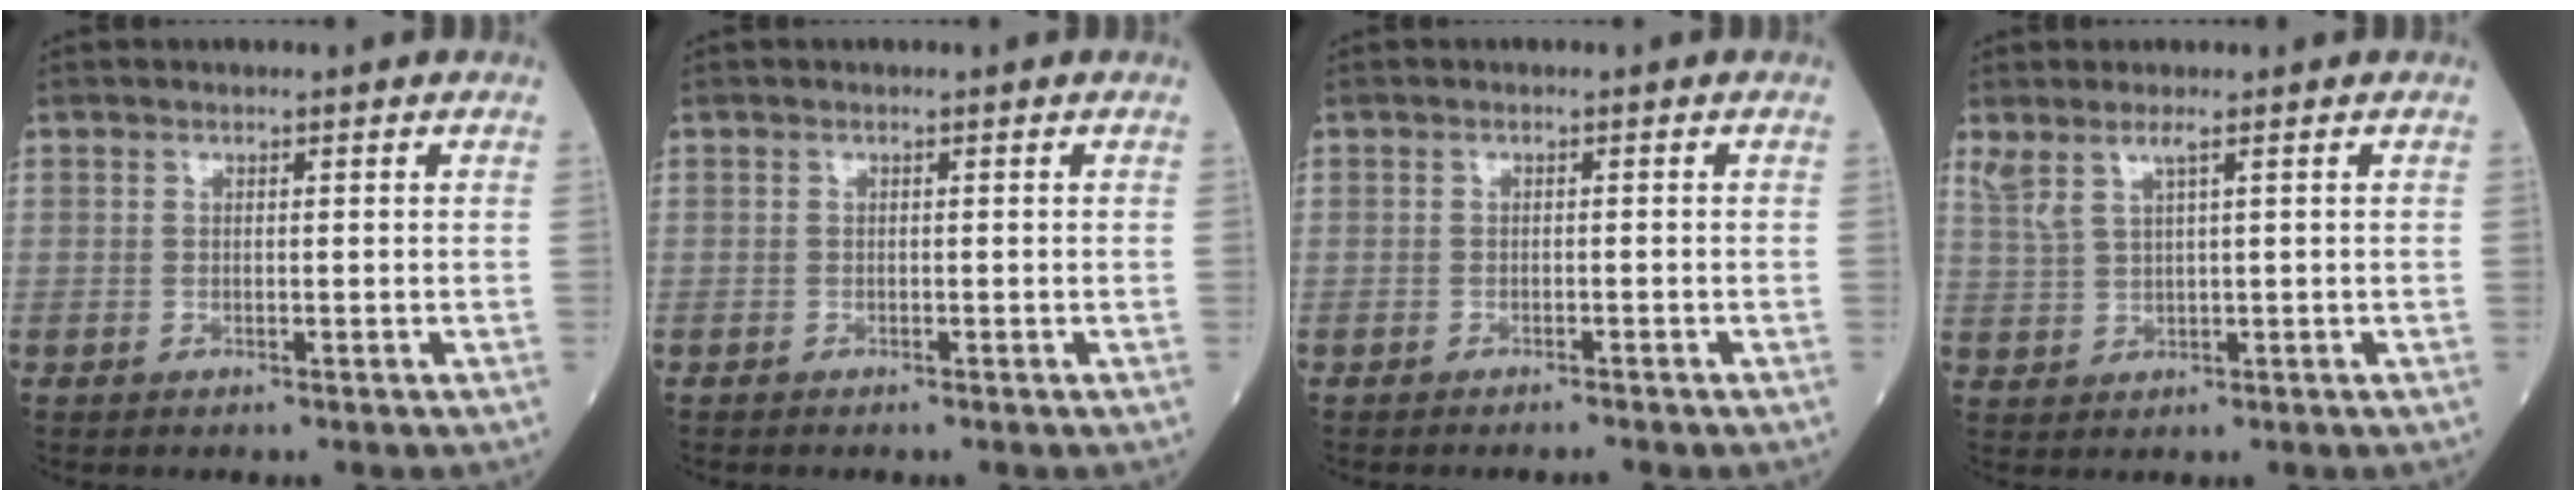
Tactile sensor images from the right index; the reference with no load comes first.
{"total": 0.0}
{"total": 1.3, "force": [-1.2, -0.2, 0.4], "torque": [-0.009, -0.001, -0.017]}
{"total": 3.5, "force": [2.2, 0.3, 2.6], "torque": [-0.069, 0.011, 0.055]}